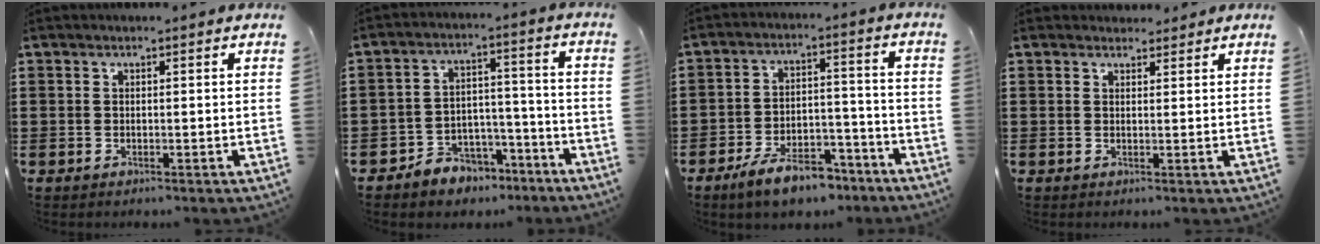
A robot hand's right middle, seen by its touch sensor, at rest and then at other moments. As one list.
[{"total": 5.1, "force": [-4.5, 2.4, 0.2], "torque": [-0.012, 0.013, -0.089]}, {"total": 8.2, "force": [-6.7, 2.6, 3.9], "torque": [-0.073, 0.015, -0.124]}, {"total": 2.0, "force": [1.9, 0.5, 0.0], "torque": [0.003, -0.004, 0.037]}]